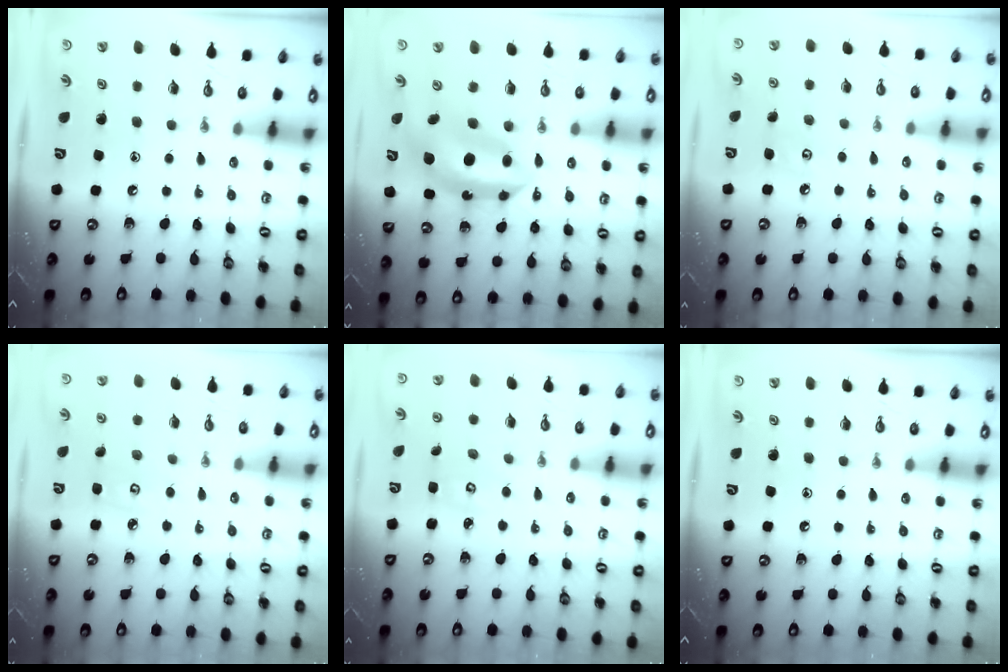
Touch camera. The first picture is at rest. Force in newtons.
{"total": 9.6, "press": 9.6, "slide": 0.5}
{"total": 5.9, "press": 5.8, "slide": 0.7}
{"total": 4.2, "press": 4.2, "slide": 0.3}
{"total": 3.2, "press": 3.1, "slide": 0.3}
{"total": 0.0}